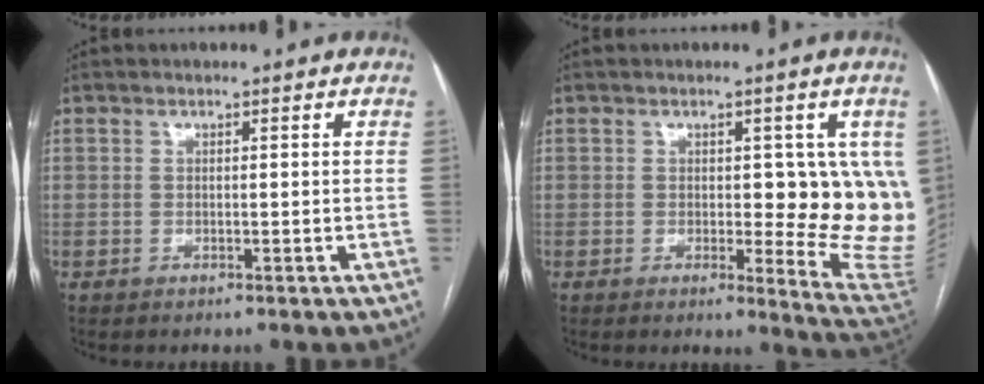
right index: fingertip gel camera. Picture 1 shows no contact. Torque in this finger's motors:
{"motor_torque": [0.37, 0.05, 0.50, 0.05]}